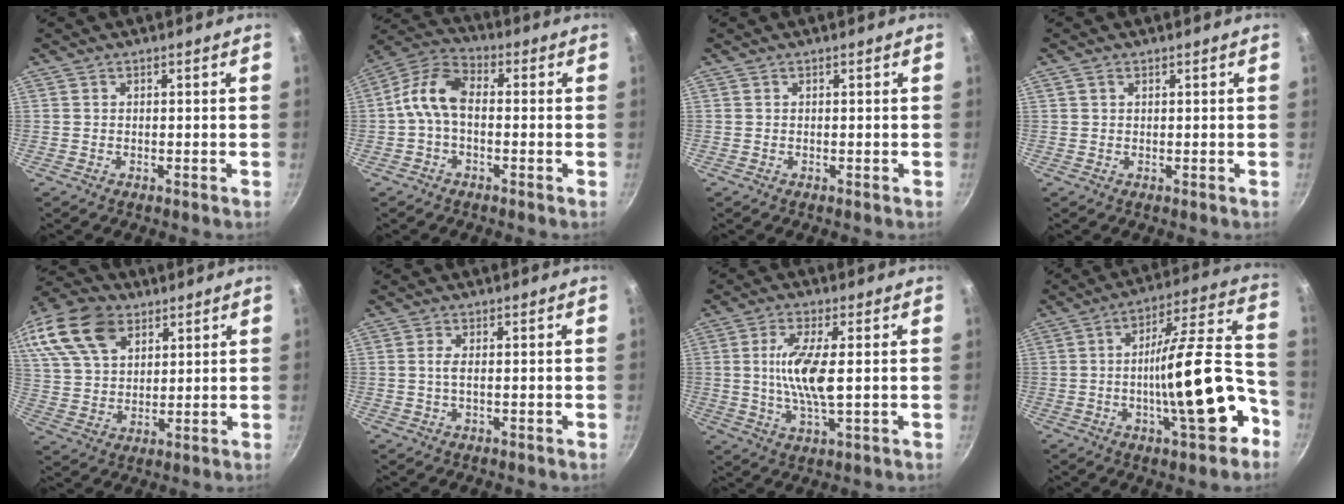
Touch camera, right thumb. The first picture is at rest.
{"total": 8.8, "force": [-0.8, 5.5, 6.8], "torque": [-0.126, 0.036, -0.033]}
{"total": 0.0}
{"total": 0.9, "force": [0.5, 0.6, 0.5], "torque": [-0.008, 0.001, 0.008]}
{"total": 21.1, "force": [11.1, 13.4, 11.9], "torque": [-0.254, 0.014, 0.209]}
{"total": 1.8, "force": [0.1, 0.3, 1.8], "torque": [-0.042, -0.001, 0.001]}
{"total": 7.8, "force": [0.8, 2.0, 7.5], "torque": [-0.153, -0.006, 0.014]}
{"total": 19.9, "force": [-6.5, 5.8, 18.0], "torque": [-0.236, 0.054, -0.105]}